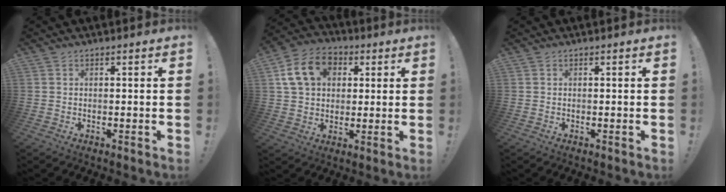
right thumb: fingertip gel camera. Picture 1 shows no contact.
{"total": 14.6, "force": [5.0, 11.3, 7.8], "torque": [-0.115, -0.004, 0.102]}
{"total": 0.0}